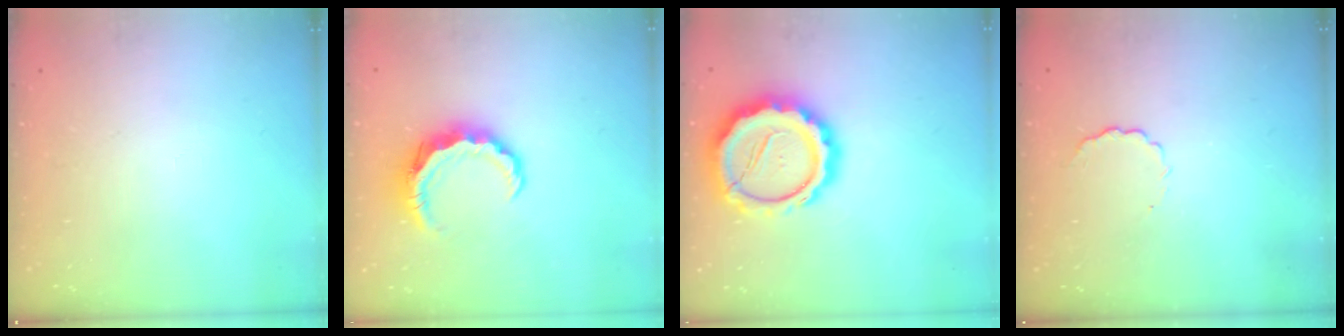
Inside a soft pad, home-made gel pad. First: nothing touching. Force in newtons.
{"total": 8.0, "press": 7.9, "slide": 1.1}
{"total": 17.6, "press": 17.3, "slide": 3.2}
{"total": 4.0, "press": 3.9, "slide": 1.0}